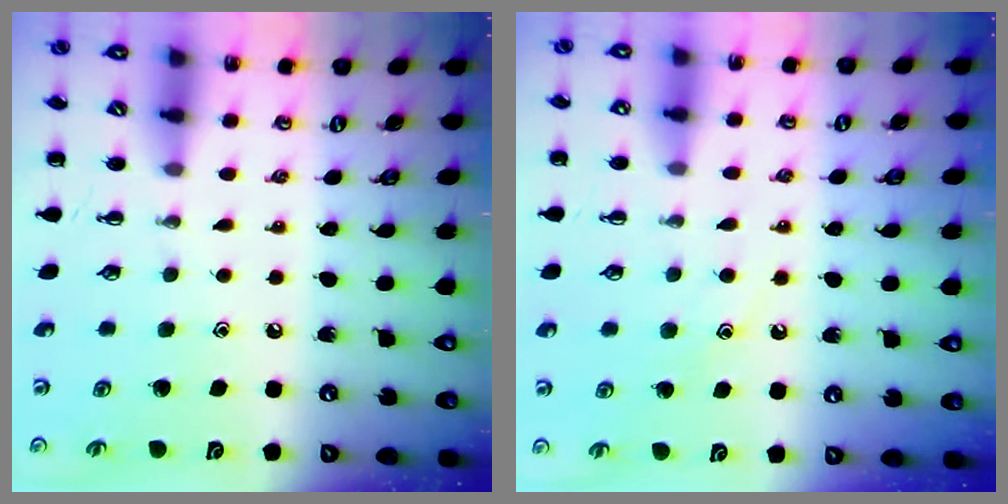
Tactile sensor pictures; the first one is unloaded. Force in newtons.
{"total": 9.1, "press": 9.0, "slide": 1.4}